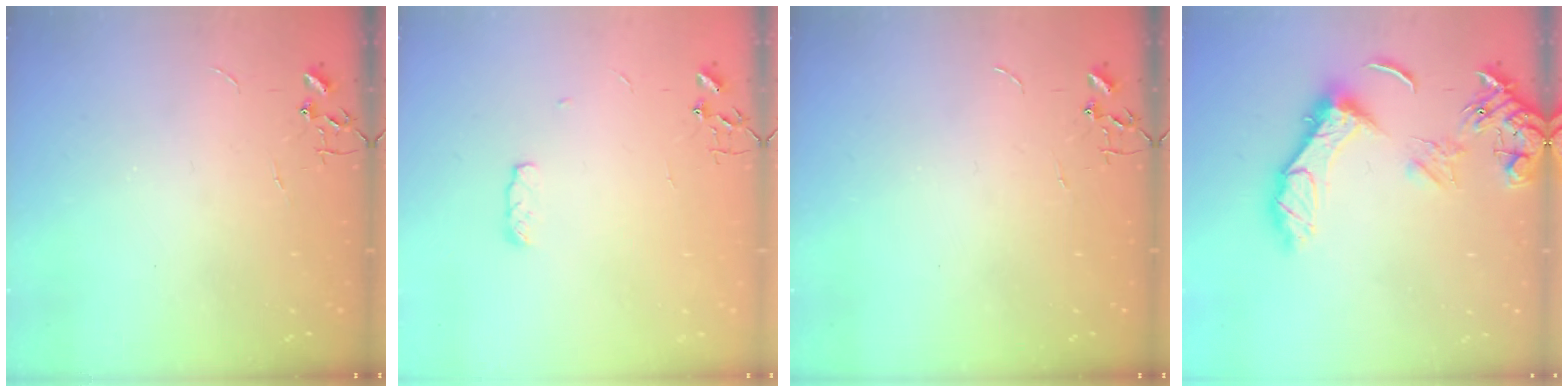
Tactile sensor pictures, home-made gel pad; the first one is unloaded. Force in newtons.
{"total": 5.2, "press": 5.2, "slide": 0.8}
{"total": 0.0}
{"total": 14.8, "press": 14.7, "slide": 1.5}